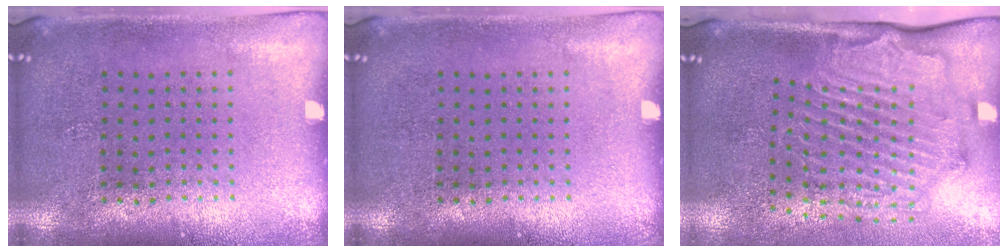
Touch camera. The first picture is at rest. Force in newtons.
{"total": 0.0}
{"total": 2.1, "press": 2.1, "slide": 0.5}